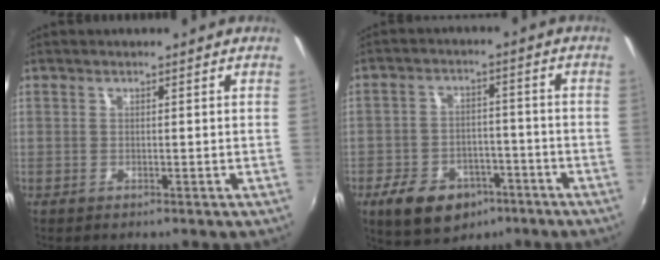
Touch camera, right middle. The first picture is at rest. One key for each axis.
{"total": 12.8, "fx": -7.5, "fy": 8.3, "fz": 6.3, "tx": -0.146, "ty": 0.008, "tz": -0.107}